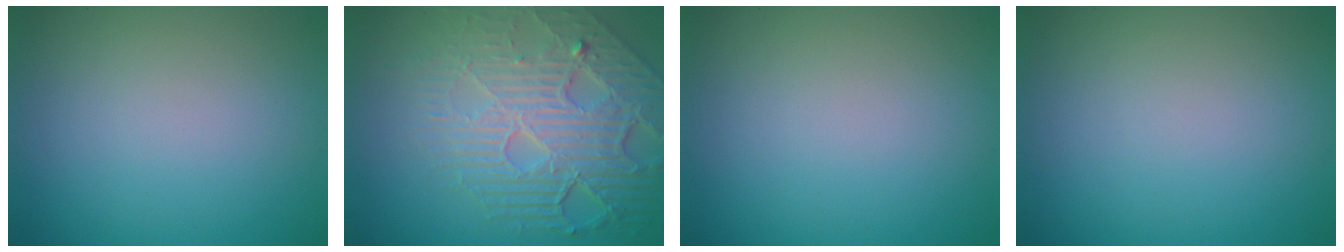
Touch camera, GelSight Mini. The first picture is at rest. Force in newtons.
{"total": 8.5, "press": 5.8, "slide": 6.2}
{"total": 0.0}
{"total": 0.0}